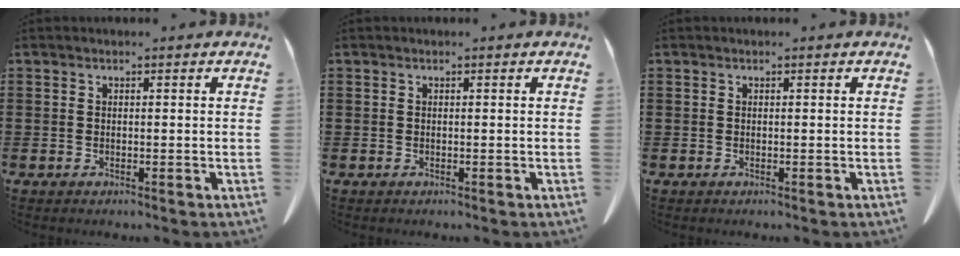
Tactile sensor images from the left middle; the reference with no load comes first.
{"total": 0.0}
{"total": 0.0}